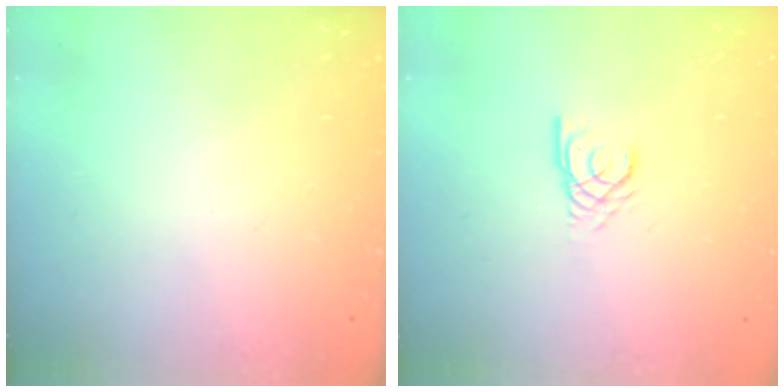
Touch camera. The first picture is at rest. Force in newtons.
{"total": 2.7, "press": 2.7, "slide": 0.2}